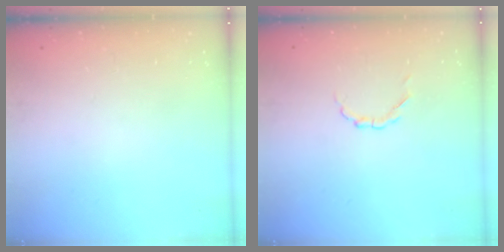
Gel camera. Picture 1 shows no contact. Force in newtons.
{"total": 2.1, "press": 2.0, "slide": 0.6}